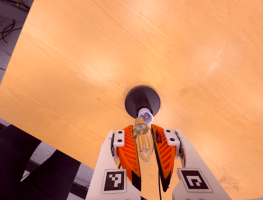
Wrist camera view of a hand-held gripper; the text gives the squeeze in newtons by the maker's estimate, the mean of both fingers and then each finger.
{"total": 20.8, "left": 23.2, "right": 18.3}